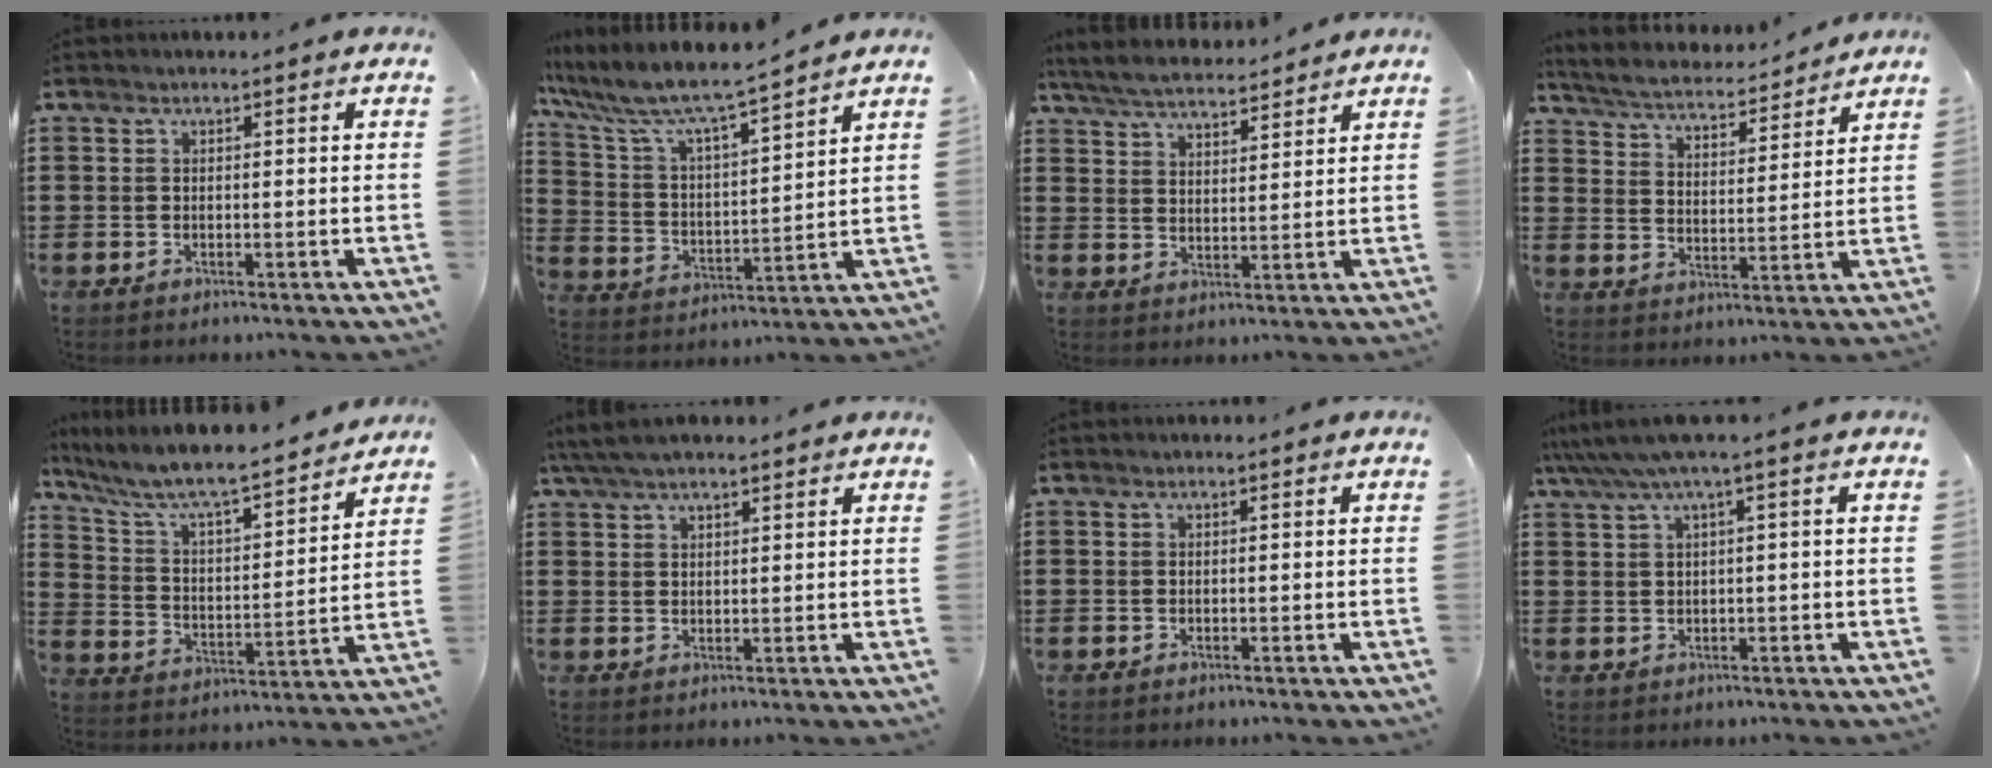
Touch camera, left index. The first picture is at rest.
{"total": 7.5, "force": [6.7, 0.7, 3.1], "torque": [-0.092, -0.043, 0.110]}
{"total": 5.3, "force": [5.0, 0.7, 1.3], "torque": [-0.044, -0.019, 0.091]}
{"total": 4.3, "force": [4.2, 0.2, 0.9], "torque": [-0.041, -0.032, 0.066]}
{"total": 6.5, "force": [5.9, 0.4, 2.9], "torque": [-0.083, -0.047, 0.091]}
{"total": 4.2, "force": [3.4, 1.0, 2.2], "torque": [-0.052, 0.001, 0.064]}
{"total": 0.0}
{"total": 3.1, "force": [0.8, -0.1, 3.0], "torque": [-0.065, -0.007, 0.009]}